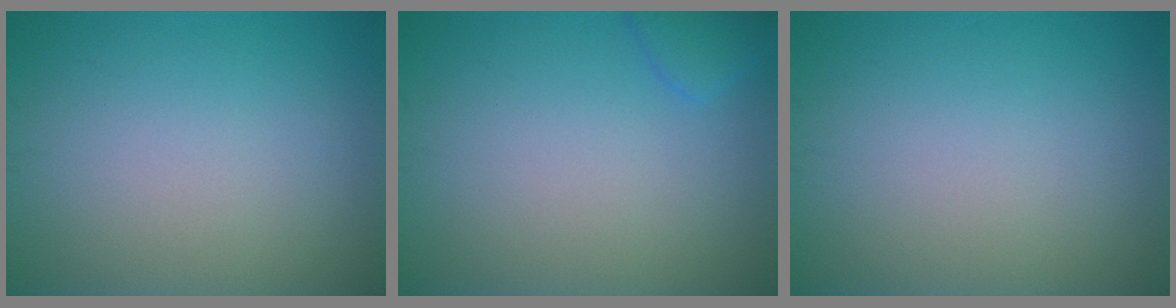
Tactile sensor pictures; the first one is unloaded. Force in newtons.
{"total": 1.6, "press": 1.6, "slide": 0.1}
{"total": 0.0}